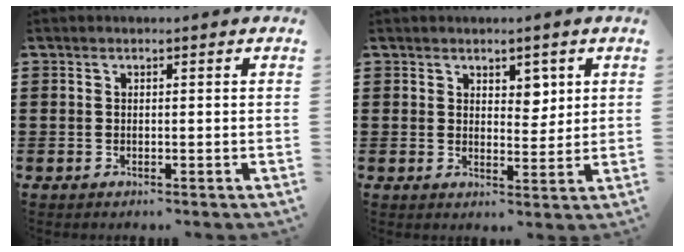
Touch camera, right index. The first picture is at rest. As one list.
[{"total": 3.5, "force": [2.2, 2.1, 1.7], "torque": [-0.016, 0.000, 0.034]}]